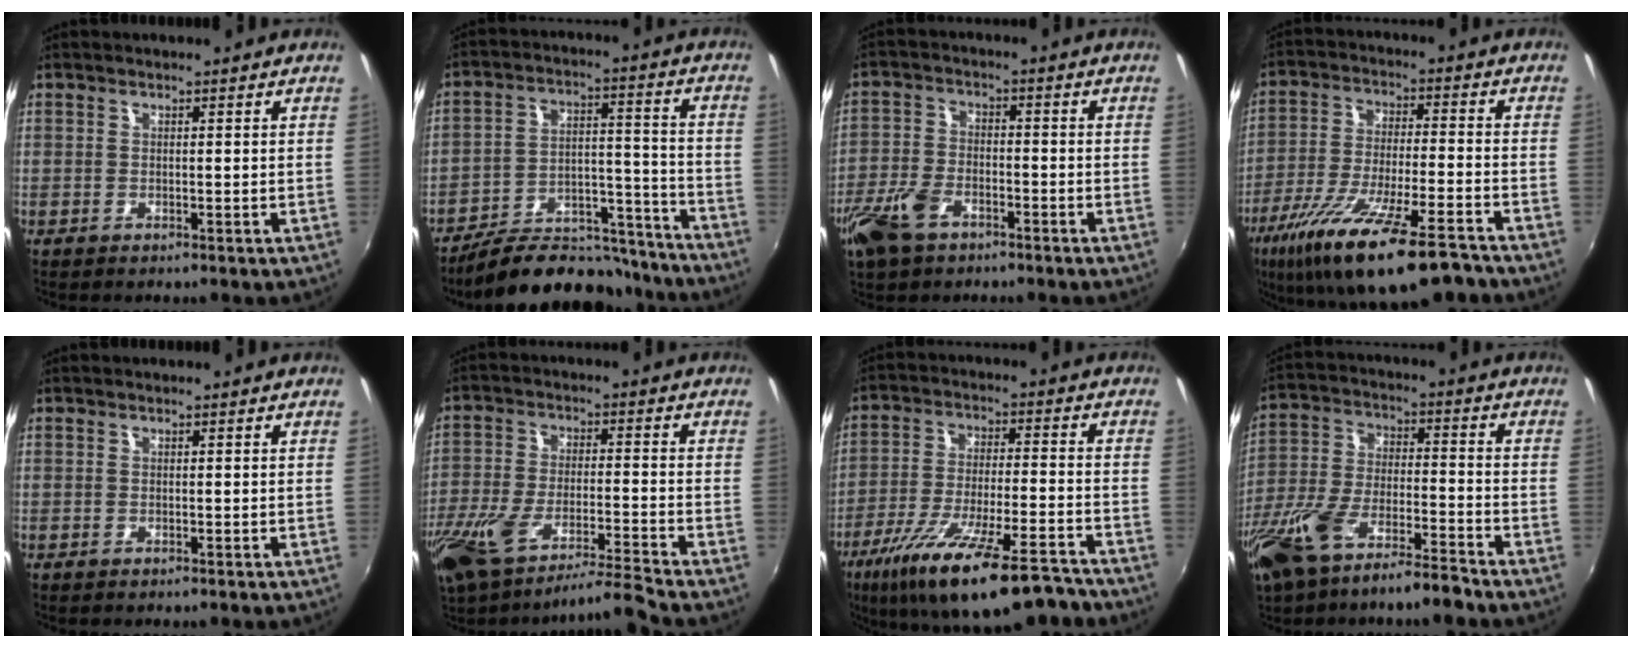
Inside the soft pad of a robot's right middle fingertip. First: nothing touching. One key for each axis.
{"total": 18.8, "fx": -16.6, "fy": 6.8, "fz": 5.9, "tx": -0.101, "ty": 0.044, "tz": -0.223}
{"total": 8.9, "fx": -5.5, "fy": 5.0, "fz": 5.0, "tx": -0.120, "ty": -0.003, "tz": -0.108}
{"total": 20.2, "fx": -14.1, "fy": 3.9, "fz": 13.8, "tx": -0.260, "ty": -0.049, "tz": -0.237}
{"total": 0.0}
{"total": 12.7, "fx": -10.7, "fy": 0.0, "fz": 6.9, "tx": -0.158, "ty": -0.021, "tz": -0.200}
{"total": 20.4, "fx": -15.0, "fy": 4.5, "fz": 13.1, "tx": -0.238, "ty": -0.045, "tz": -0.236}
{"total": 14.7, "fx": -10.8, "fy": 3.7, "fz": 9.3, "tx": -0.208, "ty": -0.023, "tz": -0.199}